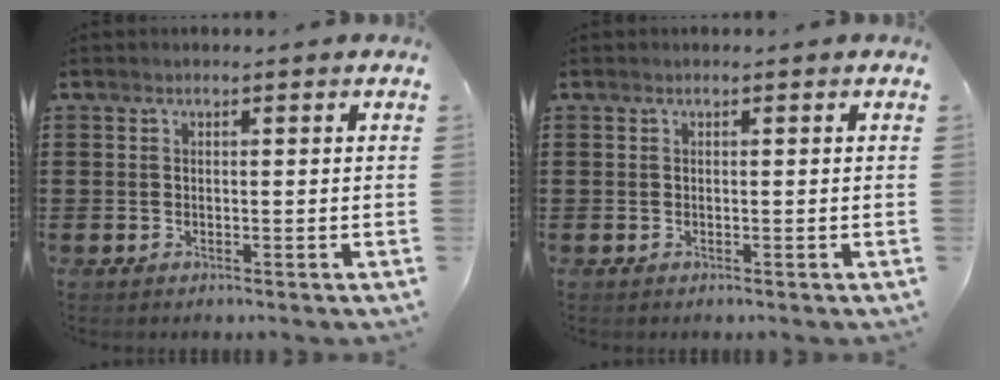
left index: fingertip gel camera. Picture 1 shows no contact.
{"total": 0.0}